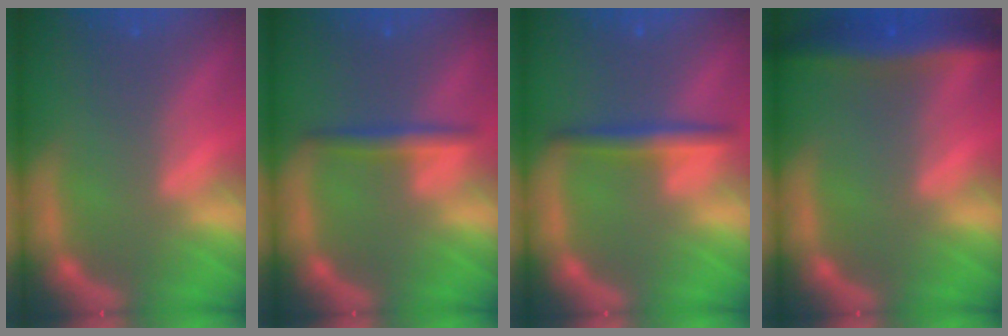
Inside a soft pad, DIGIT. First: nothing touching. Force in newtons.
{"total": 2.4}
{"total": 3.0}
{"total": 6.4}